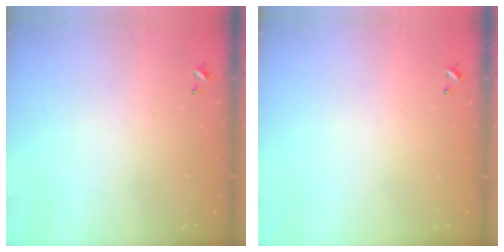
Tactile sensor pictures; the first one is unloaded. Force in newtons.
{"total": 0.0}